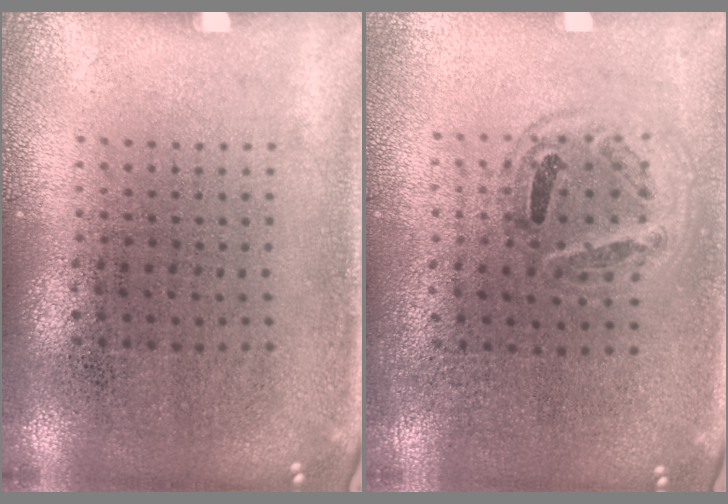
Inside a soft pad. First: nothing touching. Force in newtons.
{"total": 1.0, "press": 0.9, "slide": 0.3}